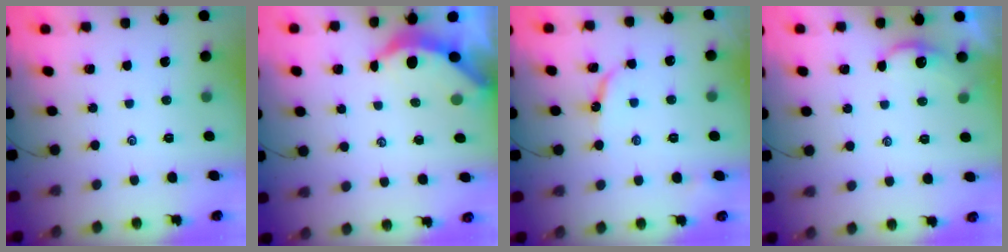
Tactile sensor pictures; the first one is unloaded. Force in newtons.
{"total": 3.8, "press": 3.8, "slide": 0.5}
{"total": 5.9, "press": 5.8, "slide": 0.6}
{"total": 2.2, "press": 2.2, "slide": 0.2}